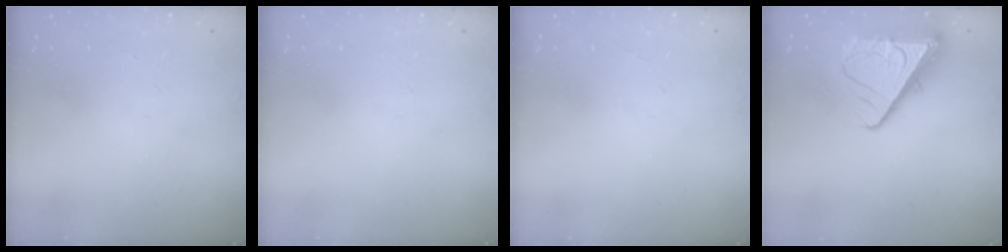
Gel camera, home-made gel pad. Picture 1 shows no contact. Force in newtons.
{"total": 0.0}
{"total": 0.0}
{"total": 10.0, "press": 10.0, "slide": 1.2}